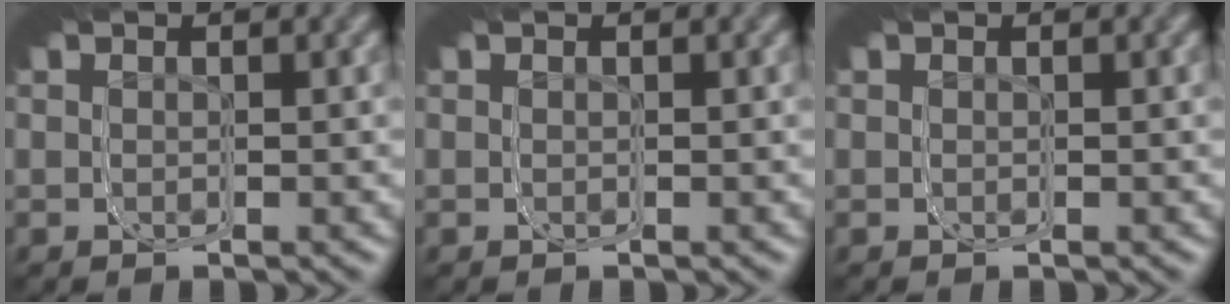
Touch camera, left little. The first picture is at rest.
{"total": 0.0}
{"total": 0.0}